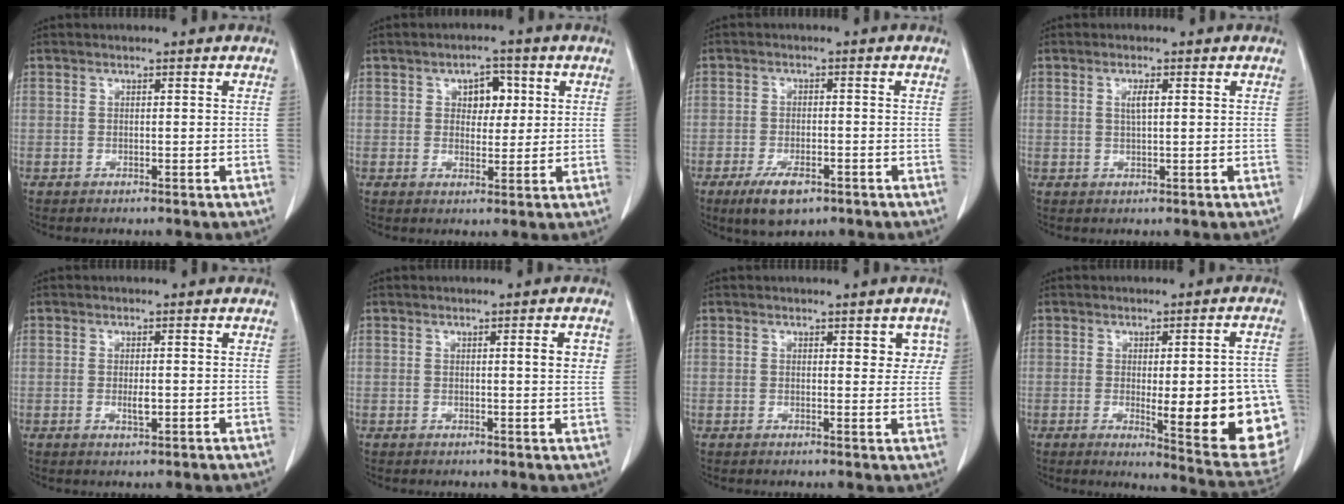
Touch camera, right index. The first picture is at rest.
{"total": 4.4, "force": [1.4, 2.7, 3.2], "torque": [-0.042, 0.010, 0.024]}
{"total": 5.6, "force": [-3.4, 2.2, 3.8], "torque": [-0.073, -0.006, -0.050]}
{"total": 1.9, "force": [0.5, 0.2, 1.8], "torque": [-0.035, 0.001, 0.011]}
{"total": 1.8, "force": [-0.3, 0.5, 1.7], "torque": [-0.030, -0.002, -0.003]}
{"total": 2.8, "force": [0.8, 0.2, 2.7], "torque": [-0.034, 0.001, 0.011]}
{"total": 3.6, "force": [1.5, 1.7, 2.7], "torque": [-0.018, 0.001, 0.014]}
{"total": 17.8, "force": [-3.3, 3.3, 17.2], "torque": [-0.129, 0.002, -0.021]}